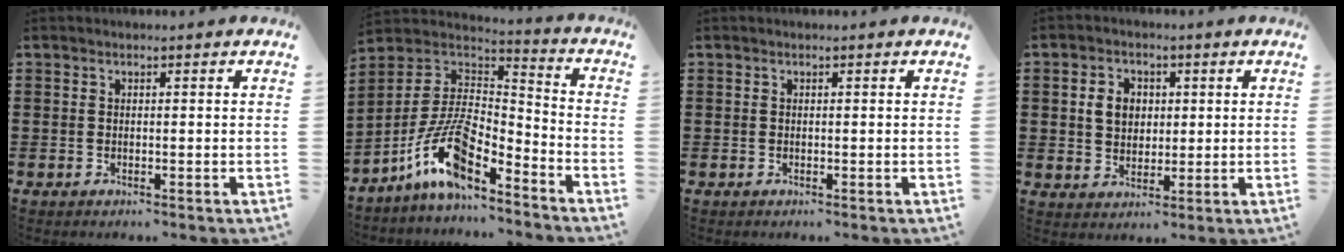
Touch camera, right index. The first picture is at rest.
{"total": 12.4, "force": [-7.6, 4.4, 8.7], "torque": [-0.191, 0.005, -0.152]}
{"total": 0.0}
{"total": 4.6, "force": [0.8, 3.7, 2.6], "torque": [-0.055, 0.011, 0.009]}